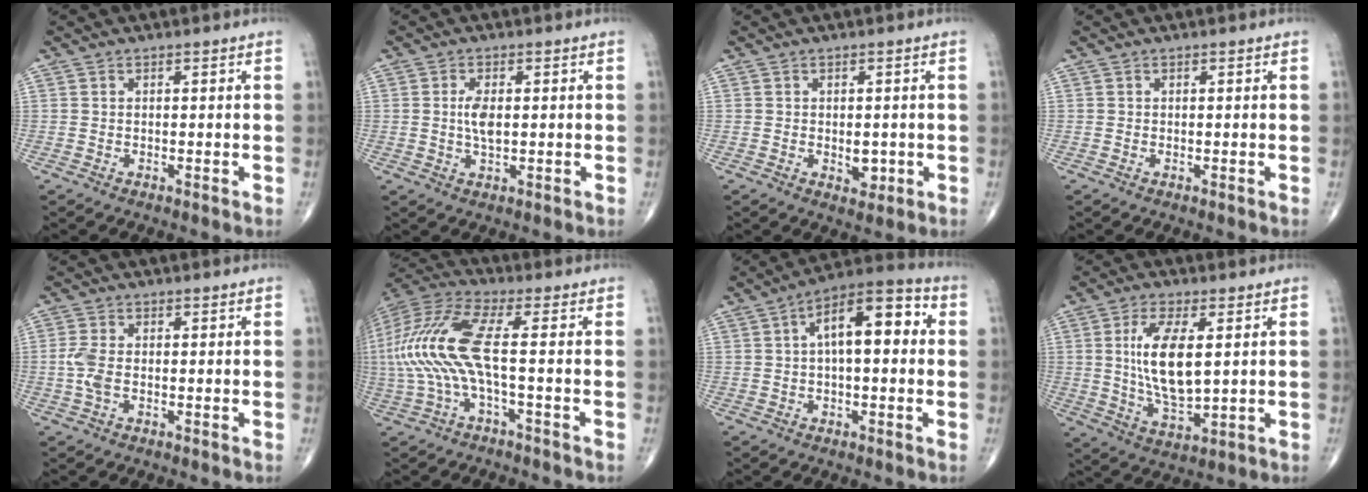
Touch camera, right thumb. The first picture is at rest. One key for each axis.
{"total": 3.9, "fx": 0.3, "fy": 1.7, "fz": 3.5, "tx": -0.067, "ty": -0.006, "tz": 0.004}
{"total": 3.1, "fx": -0.3, "fy": 2.0, "fz": 2.3, "tx": -0.019, "ty": -0.004, "tz": 0.001}
{"total": 0.0}
{"total": 3.6, "fx": -0.5, "fy": 1.8, "fz": 3.1, "tx": -0.081, "ty": 0.002, "tz": -0.013}
{"total": 14.5, "fx": -0.7, "fy": 3.5, "fz": 14.1, "tx": -0.341, "ty": 0.039, "tz": -0.018}
{"total": 13.4, "fx": 2.2, "fy": 5.8, "fz": 11.9, "tx": -0.167, "ty": 0.037, "tz": 0.024}
{"total": 12.3, "fx": 2.1, "fy": 4.9, "fz": 11.0, "tx": -0.213, "ty": -0.022, "tz": 0.047}